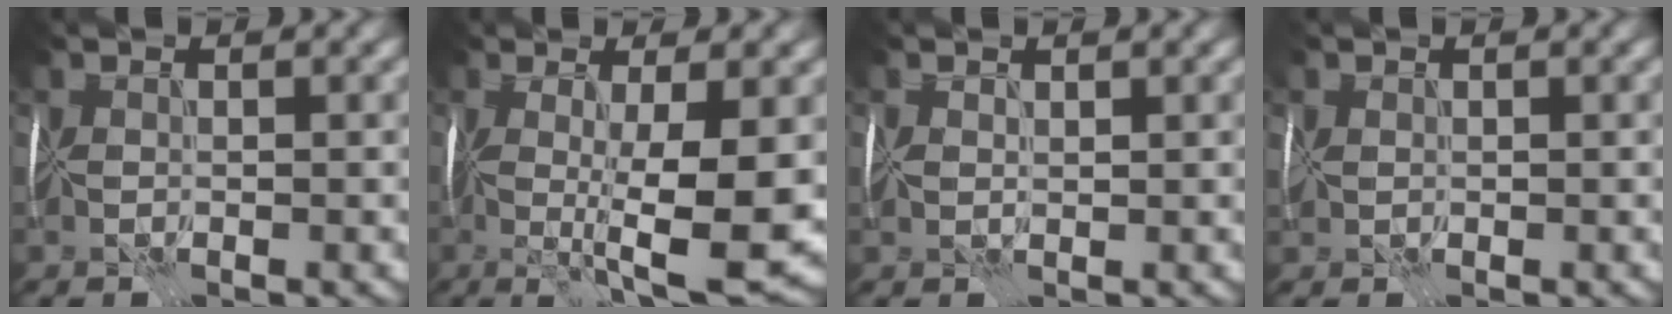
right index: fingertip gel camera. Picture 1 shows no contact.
{"total": 9.2, "force": [-0.9, 1.8, 9.0], "torque": [-0.152, -0.015, -0.008]}
{"total": 1.1, "force": [0.6, 0.8, 0.6], "torque": [-0.014, 0.004, 0.009]}
{"total": 1.0, "force": [0.4, 0.9, 0.2], "torque": [-0.008, 0.005, 0.006]}